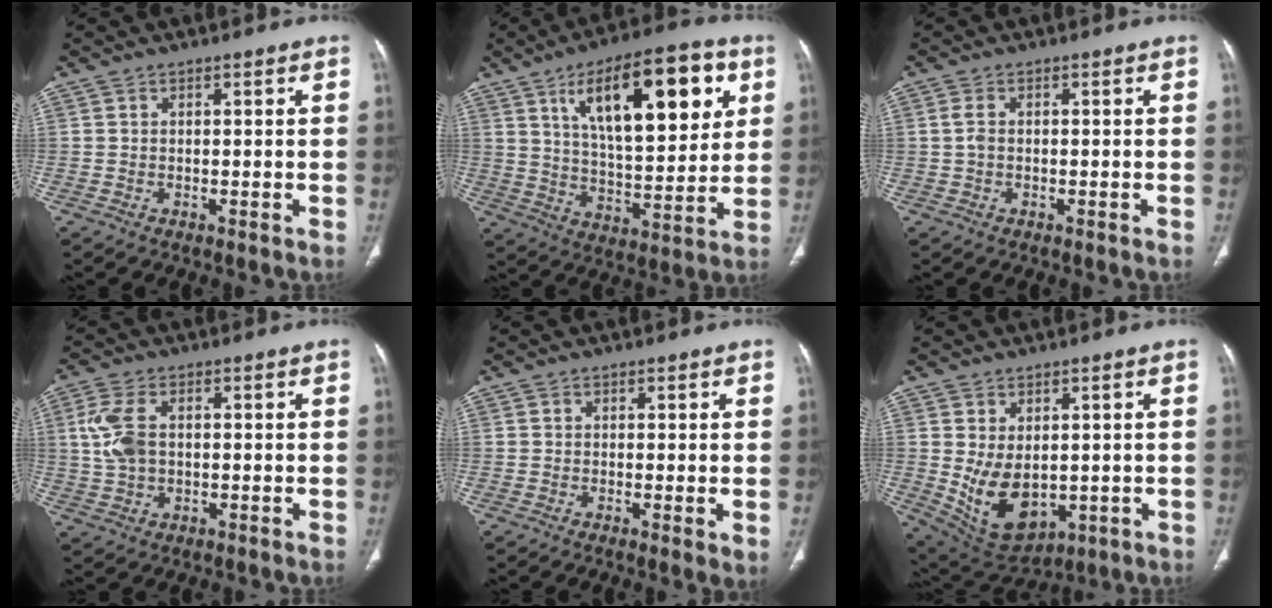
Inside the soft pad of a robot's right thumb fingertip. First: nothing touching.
{"total": 23.0, "force": [9.2, 9.0, 19.0], "torque": [-0.254, -0.023, 0.149]}
{"total": 1.7, "force": [0.1, 1.0, 1.3], "torque": [-0.033, 0.002, 0.000]}
{"total": 6.8, "force": [0.7, 4.1, 5.4], "torque": [-0.127, 0.010, 0.015]}
{"total": 2.3, "force": [-0.3, 0.6, 2.2], "torque": [-0.042, -0.010, -0.009]}
{"total": 11.8, "force": [-0.8, 7.8, 8.9], "torque": [-0.136, -0.012, 0.021]}